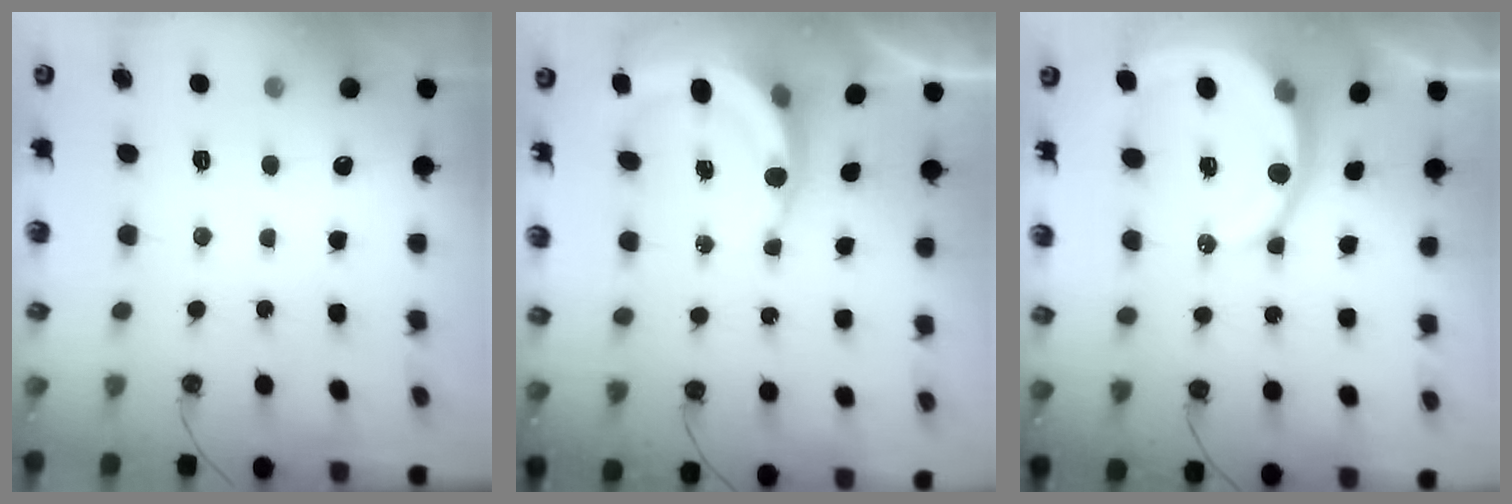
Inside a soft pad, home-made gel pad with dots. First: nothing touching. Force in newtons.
{"total": 6.5, "press": 6.5, "slide": 1.0}
{"total": 11.7, "press": 11.5, "slide": 1.6}